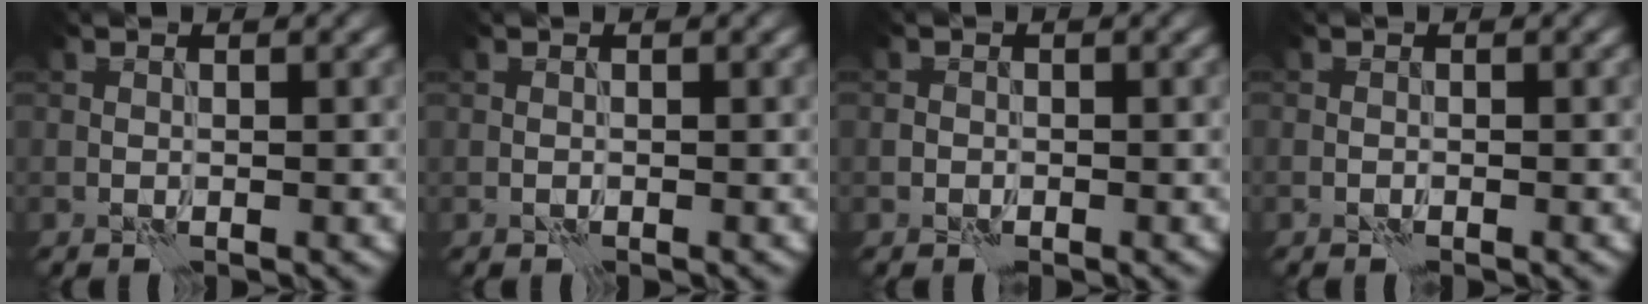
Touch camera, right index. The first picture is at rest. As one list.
[{"total": 0.0}, {"total": 0.6, "force": [-0.3, 0.6, 0.0], "torque": [0.003, 0.000, -0.007]}, {"total": 0.0}]